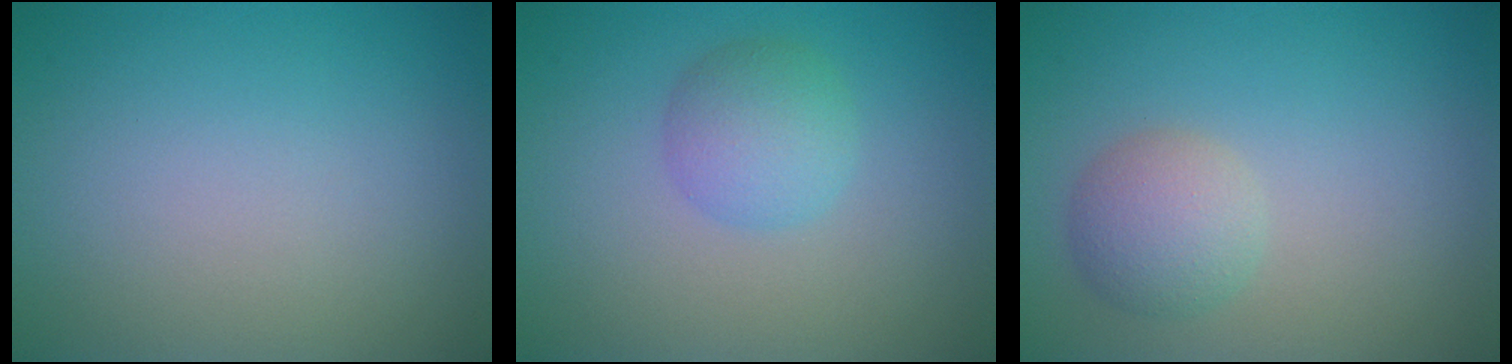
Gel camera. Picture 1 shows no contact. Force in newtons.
{"total": 2.9, "press": 2.9, "slide": 0.1}
{"total": 2.8, "press": 2.8, "slide": 0.1}